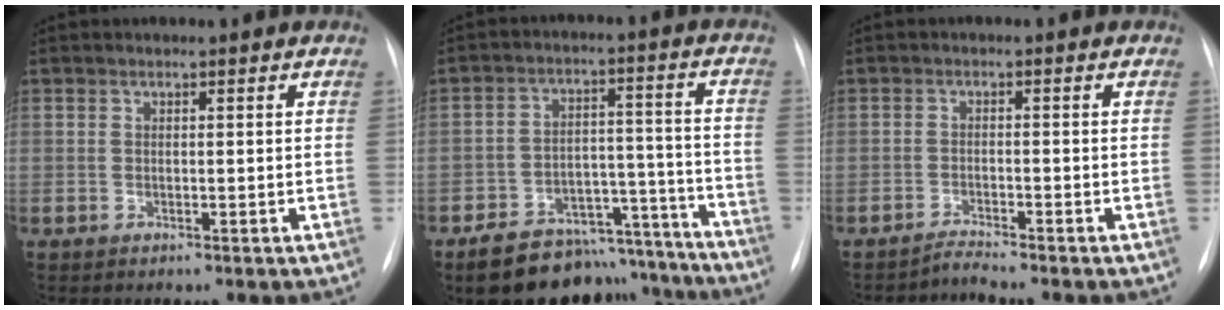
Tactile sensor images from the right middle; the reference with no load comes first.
{"total": 16.7, "force": [-14.8, 6.4, 4.2], "torque": [-0.046, 0.047, -0.206]}
{"total": 2.0, "force": [-1.8, -0.8, -0.2], "torque": [0.003, -0.011, -0.032]}